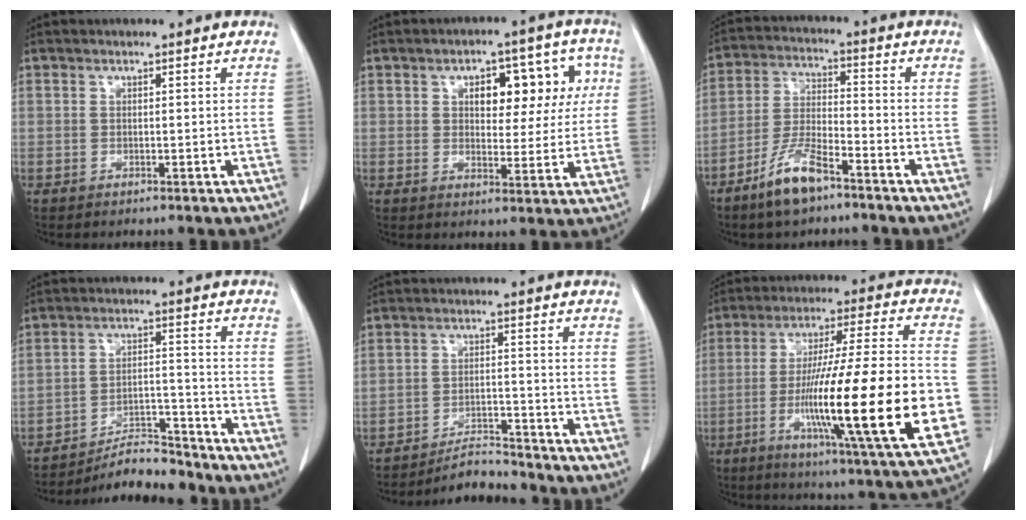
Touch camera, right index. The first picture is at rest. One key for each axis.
{"total": 10.5, "fx": 3.0, "fy": 5.4, "fz": 8.5, "tx": -0.096, "ty": 0.037, "tz": 0.041}
{"total": 8.8, "fx": -6.1, "fy": 2.2, "fz": 5.9, "tx": -0.126, "ty": -0.009, "tz": -0.118}
{"total": 9.1, "fx": -8.8, "fy": 1.3, "fz": 1.7, "tx": -0.023, "ty": 0.020, "tz": -0.149}
{"total": 5.2, "fx": -5.1, "fy": 0.6, "fz": 0.2, "tx": -0.004, "ty": -0.002, "tz": -0.084}
{"total": 25.0, "fx": -5.1, "fy": 1.0, "fz": 24.4, "tx": -0.376, "ty": -0.020, "tz": -0.087}